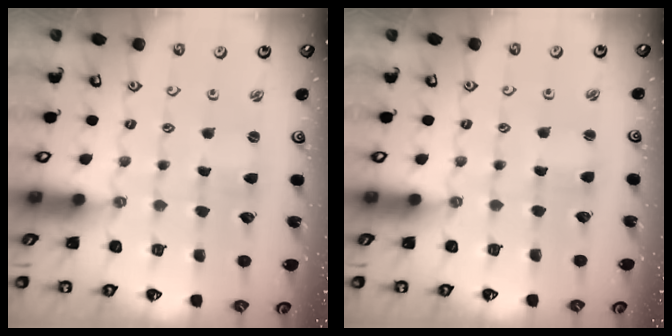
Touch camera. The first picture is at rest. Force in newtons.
{"total": 2.2, "press": 2.2, "slide": 0.2}